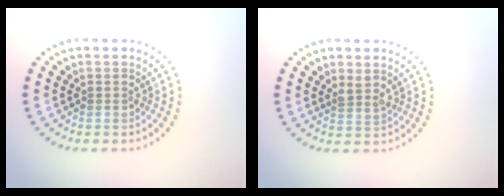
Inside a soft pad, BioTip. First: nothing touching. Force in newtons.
{"total": 1.4, "press": 1.0, "slide": 0.9}